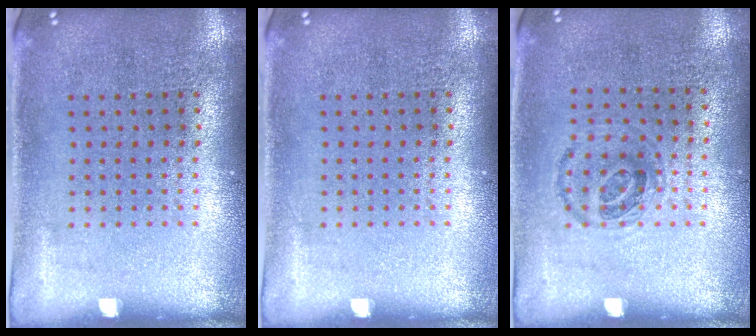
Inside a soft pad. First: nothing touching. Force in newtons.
{"total": 0.0}
{"total": 0.9, "press": 0.7, "slide": 0.5}